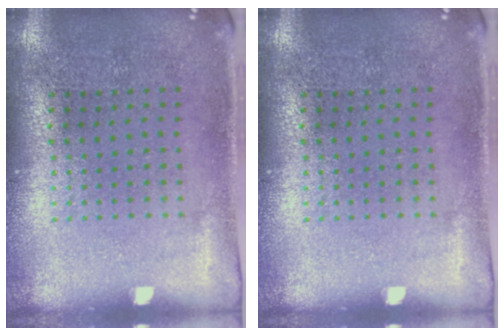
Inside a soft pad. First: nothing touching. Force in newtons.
{"total": 0.0}